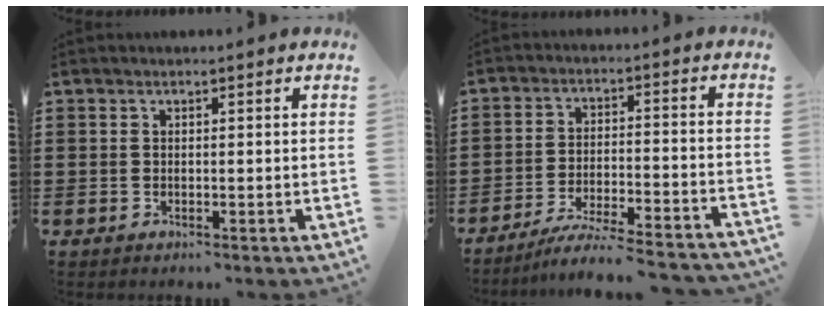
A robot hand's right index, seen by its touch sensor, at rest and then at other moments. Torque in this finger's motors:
{"motor_torque": [1.37, 0.77, 0.10, -0.02]}